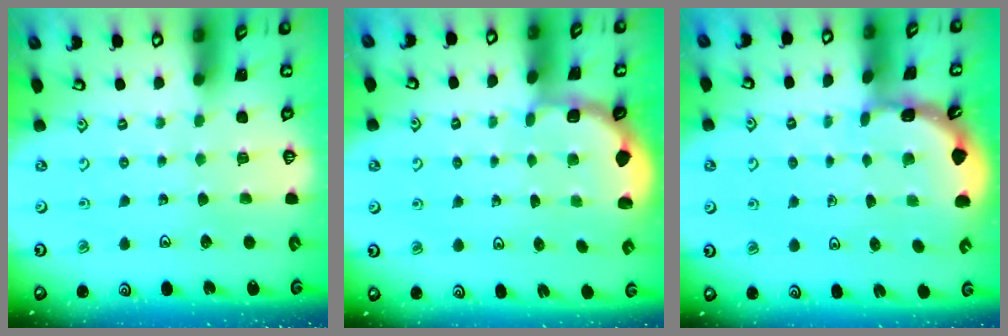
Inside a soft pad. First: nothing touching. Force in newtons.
{"total": 1.8, "press": 1.6, "slide": 0.7}
{"total": 1.9, "press": 1.9, "slide": 0.1}